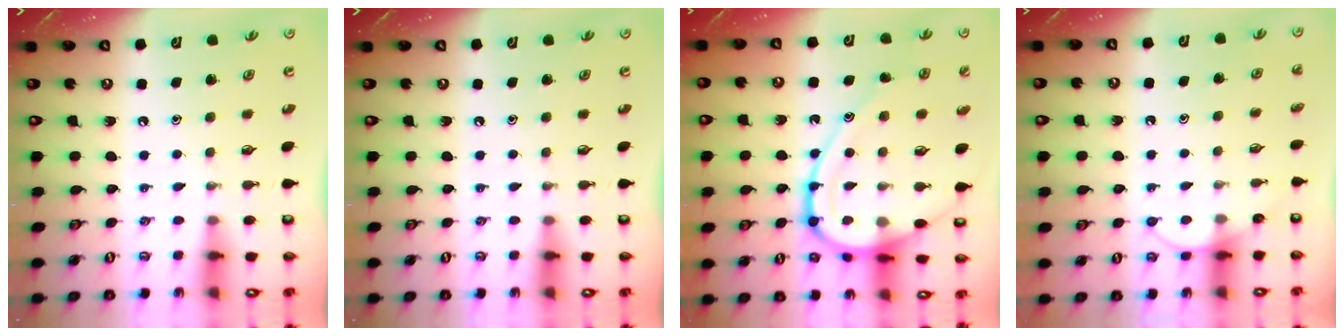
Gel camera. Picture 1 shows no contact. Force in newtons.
{"total": 0.0}
{"total": 15.9, "press": 15.9, "slide": 0.9}
{"total": 6.5, "press": 6.4, "slide": 0.6}